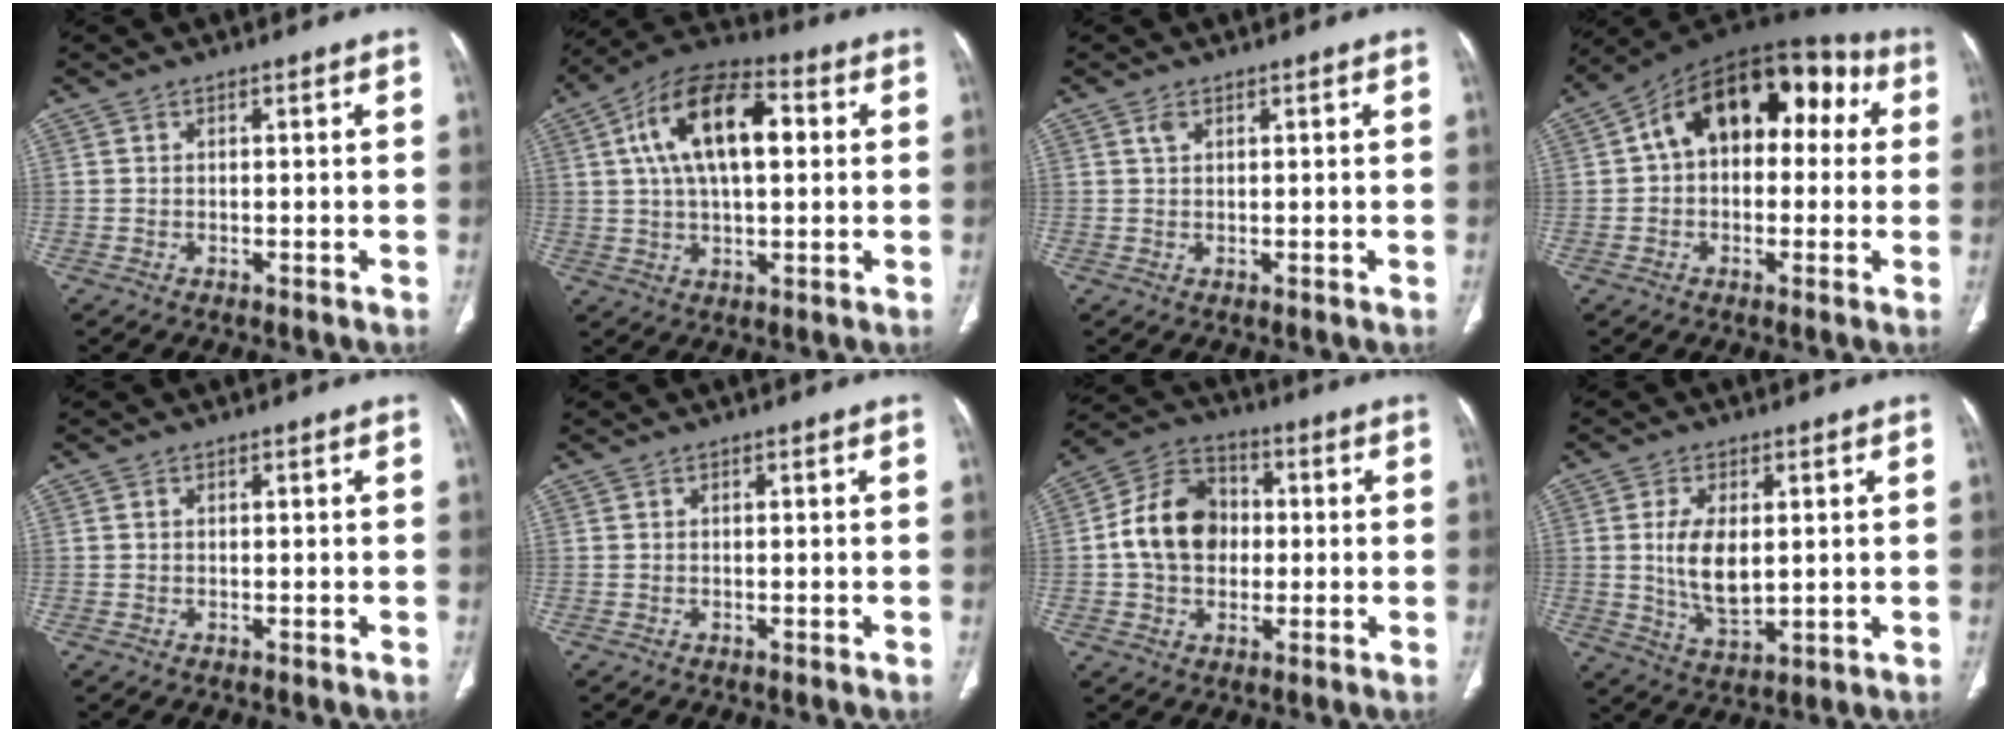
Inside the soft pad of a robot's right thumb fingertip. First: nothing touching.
{"total": 16.8, "force": [3.8, 8.4, 14.0], "torque": [-0.230, 0.019, 0.056]}
{"total": 1.2, "force": [0.7, 0.7, 0.8], "torque": [-0.015, 0.003, 0.014]}
{"total": 18.2, "force": [3.6, 11.4, 13.8], "torque": [-0.156, 0.053, 0.039]}
{"total": 0.0}
{"total": 0.0}
{"total": 13.1, "force": [0.2, 10.2, 8.2], "torque": [-0.121, 0.027, -0.003]}
{"total": 9.0, "force": [0.9, 4.7, 7.6], "torque": [-0.137, -0.019, 0.026]}